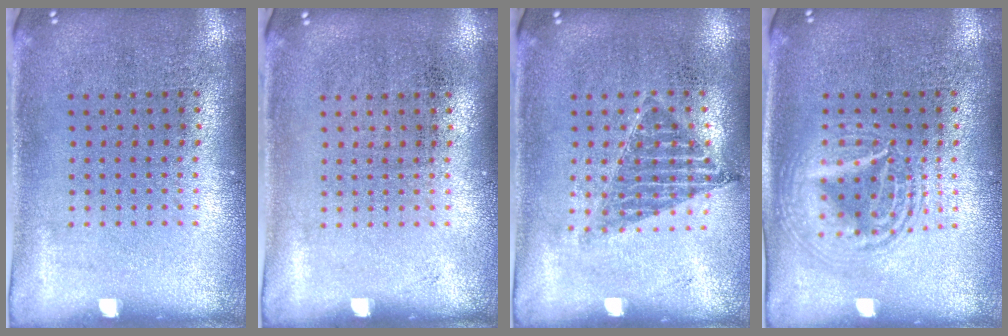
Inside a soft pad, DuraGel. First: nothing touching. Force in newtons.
{"total": 0.0}
{"total": 1.0, "press": 0.9, "slide": 0.4}
{"total": 2.6, "press": 2.6, "slide": 0.3}